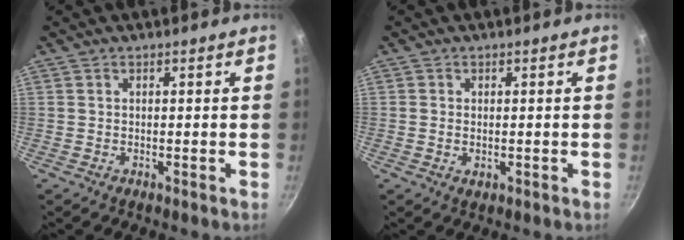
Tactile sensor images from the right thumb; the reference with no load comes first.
{"total": 1.4, "force": [-0.1, 1.0, 1.0], "torque": [-0.017, -0.002, -0.002]}